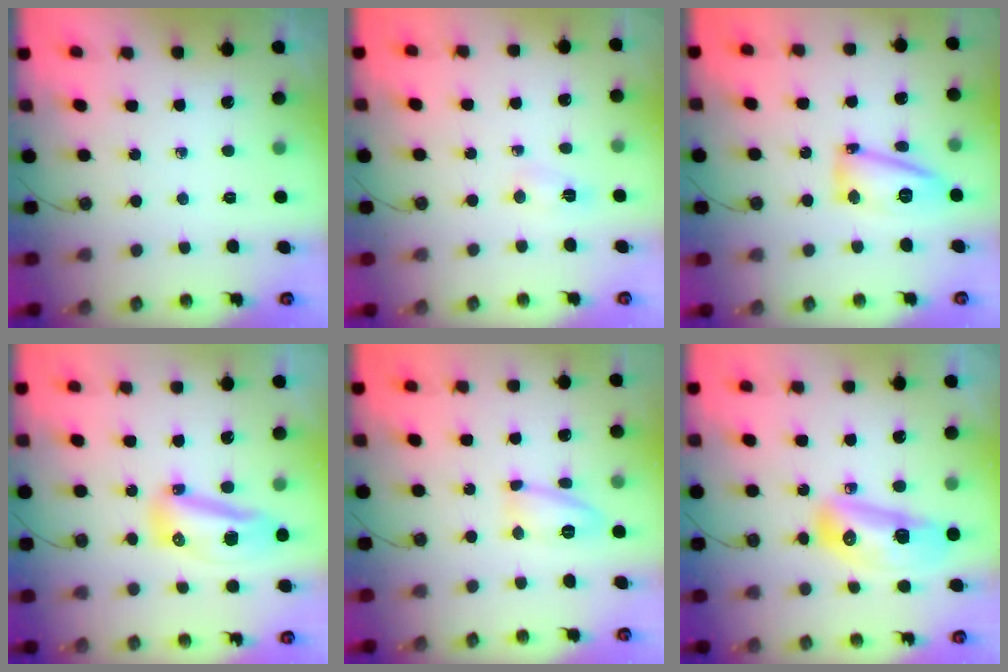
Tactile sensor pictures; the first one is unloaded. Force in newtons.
{"total": 3.9, "press": 3.9, "slide": 0.5}
{"total": 12.7, "press": 12.6, "slide": 1.4}
{"total": 23.8, "press": 15.4, "slide": 18.1}
{"total": 10.5, "press": 10.5, "slide": 0.7}
{"total": 14.7, "press": 14.6, "slide": 2.0}